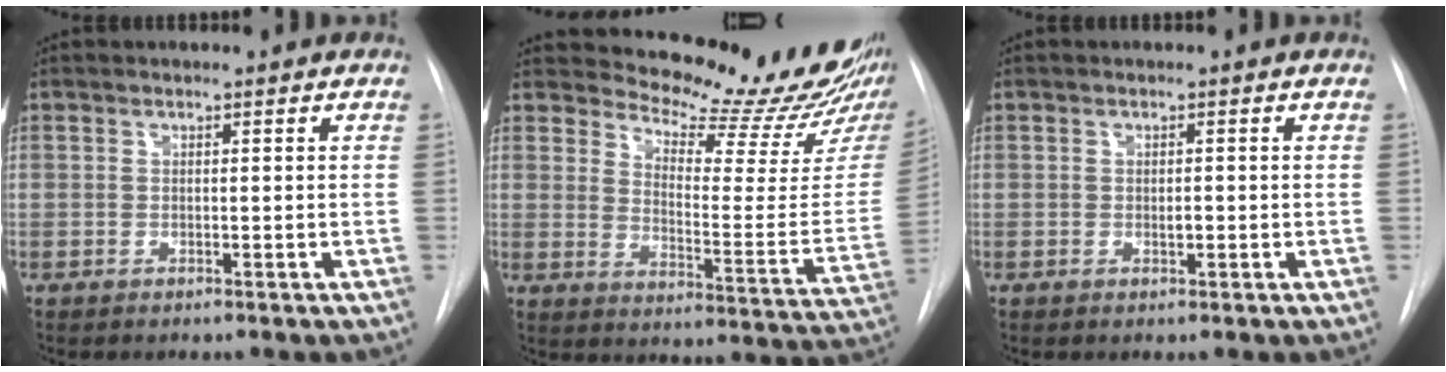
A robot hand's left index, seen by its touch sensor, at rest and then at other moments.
{"total": 20.1, "force": [18.4, 2.3, 7.8], "torque": [-0.113, -0.111, 0.224]}
{"total": 0.9, "force": [-0.4, 0.3, 0.7], "torque": [-0.012, -0.004, -0.007]}